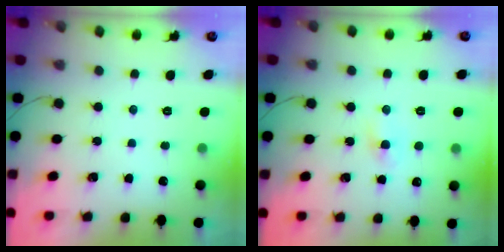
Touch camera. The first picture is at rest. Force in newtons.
{"total": 1.4, "press": 1.1, "slide": 0.8}